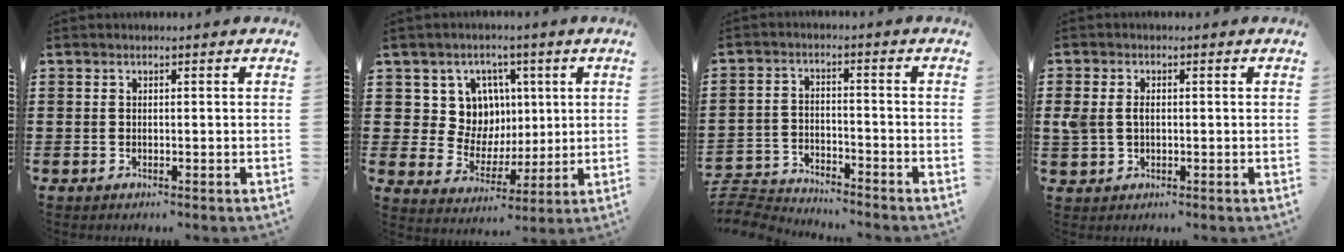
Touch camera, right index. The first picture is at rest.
{"total": 8.9, "force": [2.4, 8.1, 2.6], "torque": [-0.078, -0.004, 0.051]}
{"total": 4.6, "force": [-4.6, 0.6, 0.3], "torque": [-0.022, 0.003, -0.099]}
{"total": 2.7, "force": [0.2, 1.9, 1.9], "torque": [-0.056, 0.003, -0.002]}